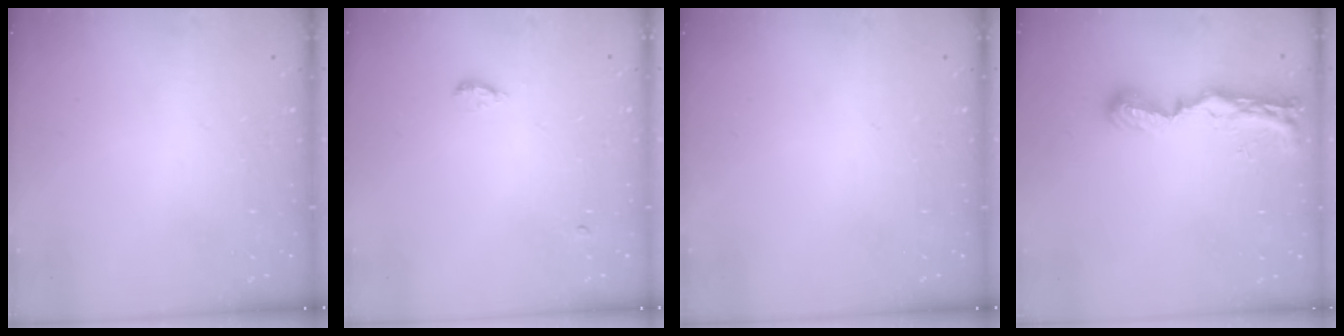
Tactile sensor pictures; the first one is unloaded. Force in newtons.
{"total": 8.1, "press": 5.6, "slide": 5.8}
{"total": 0.0}
{"total": 8.3, "press": 8.3, "slide": 0.6}